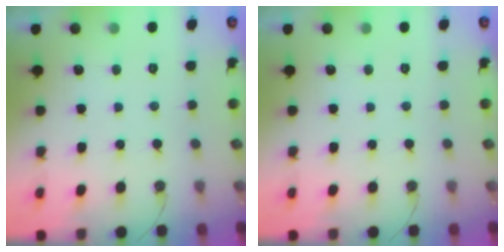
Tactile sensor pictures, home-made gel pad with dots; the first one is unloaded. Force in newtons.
{"total": 0.0}